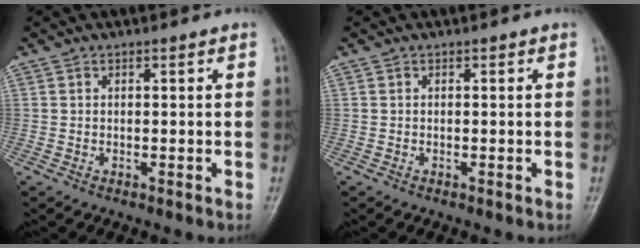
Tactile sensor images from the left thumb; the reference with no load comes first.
{"total": 0.0}